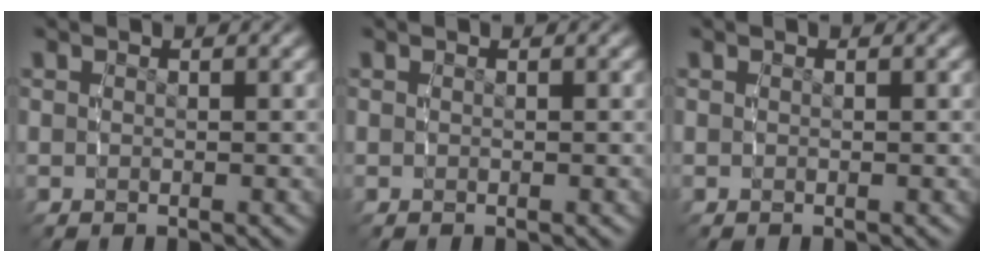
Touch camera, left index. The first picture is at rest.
{"total": 0.0}
{"total": 0.0}